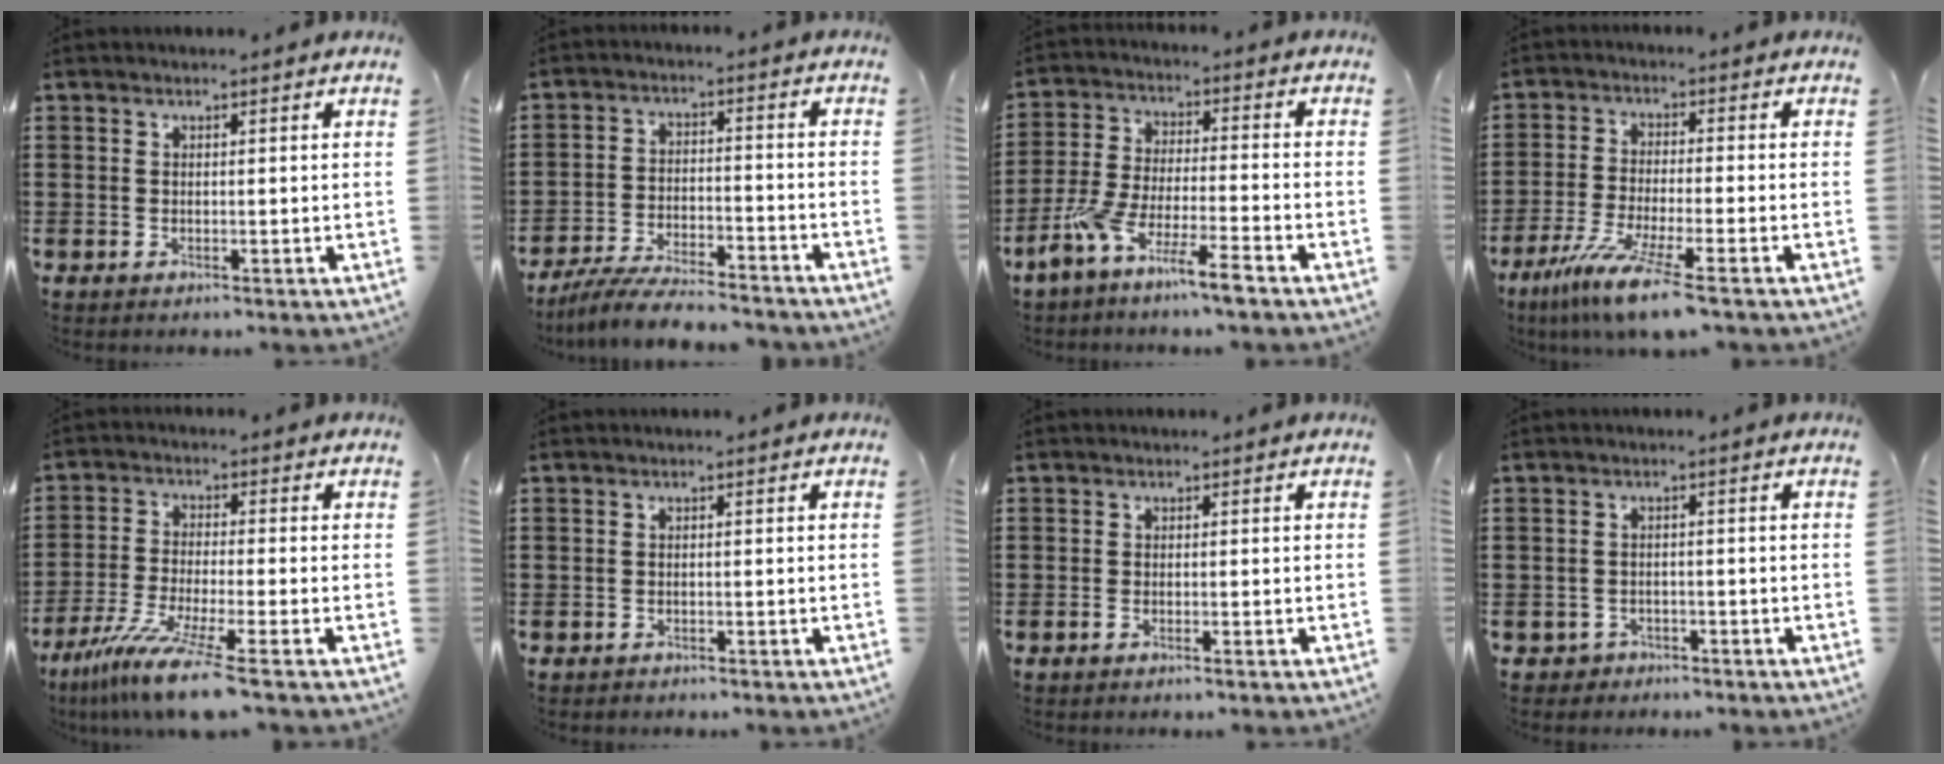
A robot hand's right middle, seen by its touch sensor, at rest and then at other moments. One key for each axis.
{"total": 7.0, "fx": -6.6, "fy": 0.5, "fz": 2.4, "tx": -0.052, "ty": -0.001, "tz": -0.126}
{"total": 8.2, "fx": -6.5, "fy": 0.0, "fz": 5.0, "tx": -0.122, "ty": -0.014, "tz": -0.132}
{"total": 7.7, "fx": -5.6, "fy": 0.0, "fz": 5.3, "tx": -0.112, "ty": -0.020, "tz": -0.106}
{"total": 8.4, "fx": -6.4, "fy": -0.1, "fz": 5.4, "tx": -0.111, "ty": -0.018, "tz": -0.123}
{"total": 0.7, "fx": -0.7, "fy": 0.2, "fz": 0.0, "tx": -0.002, "ty": 0.000, "tz": -0.015}
{"total": 0.6, "fx": -0.4, "fy": 0.1, "fz": 0.5, "tx": -0.009, "ty": -0.002, "tz": -0.008}
{"total": 0.9, "fx": -0.8, "fy": 0.2, "fz": -0.1, "tx": -0.001, "ty": 0.001, "tz": -0.019}